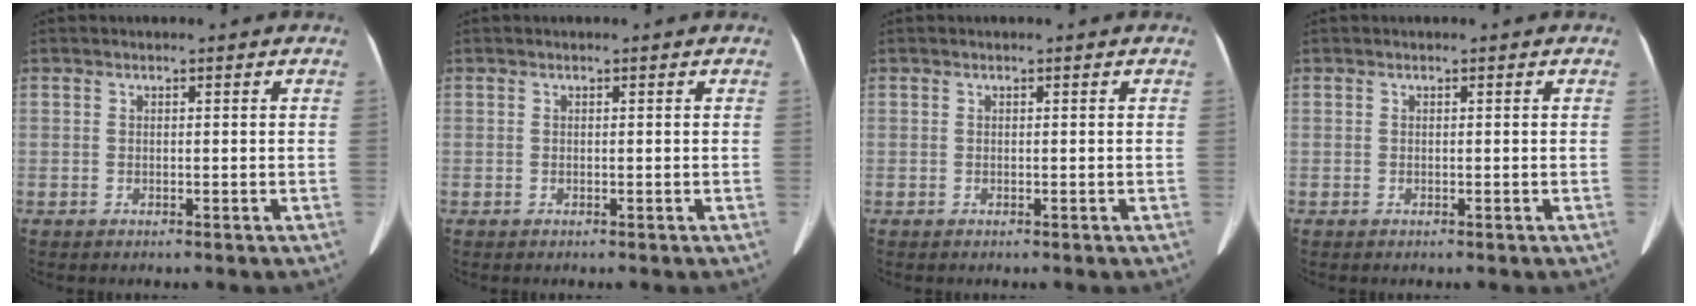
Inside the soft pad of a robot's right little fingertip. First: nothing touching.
{"total": 0.0}
{"total": 0.0}
{"total": 0.0}